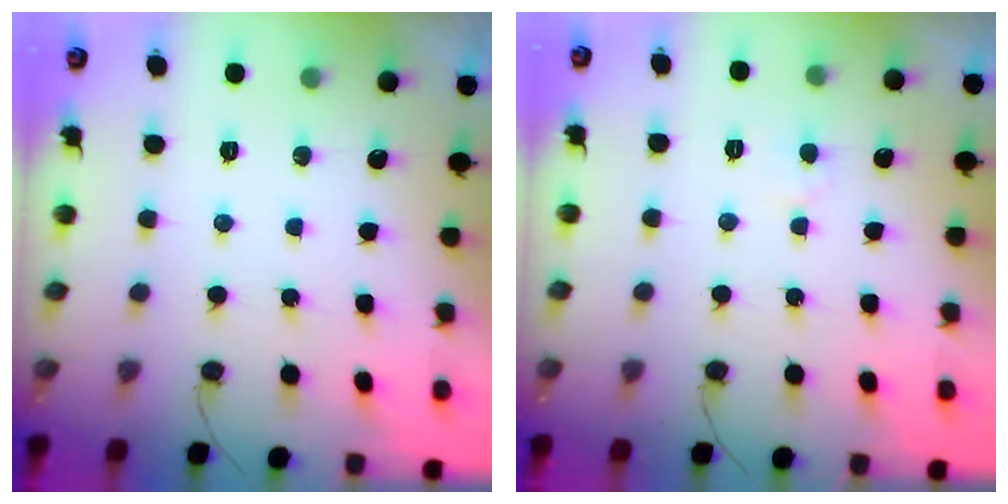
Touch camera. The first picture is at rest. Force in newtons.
{"total": 2.2, "press": 2.2, "slide": 0.2}